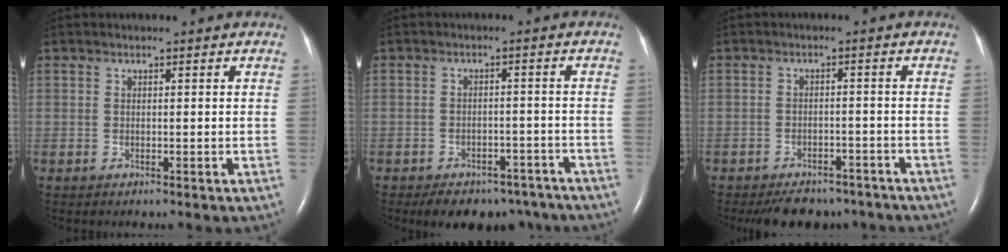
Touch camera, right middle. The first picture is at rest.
{"total": 10.8, "force": [-8.7, 5.5, 3.3], "torque": [-0.035, 0.008, -0.102]}
{"total": 8.3, "force": [-7.2, 3.5, 2.2], "torque": [-0.021, -0.002, -0.089]}